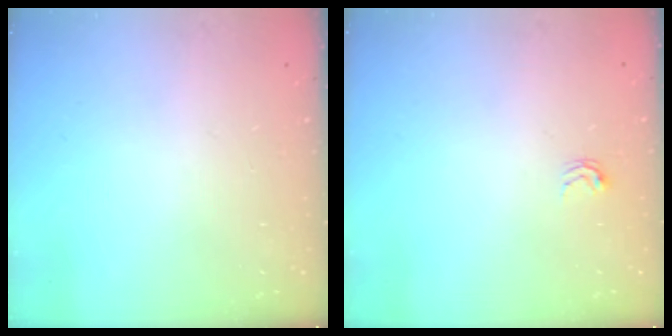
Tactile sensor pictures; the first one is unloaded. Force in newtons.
{"total": 2.9, "press": 2.8, "slide": 0.4}